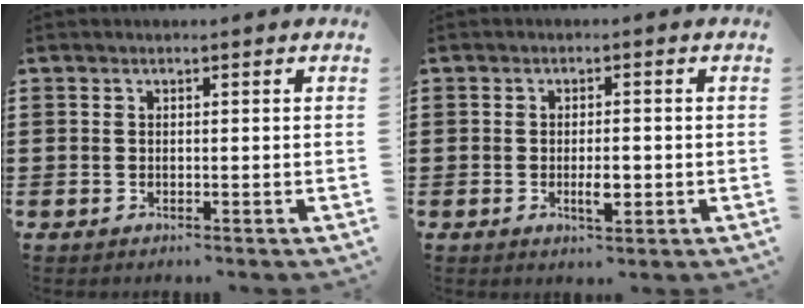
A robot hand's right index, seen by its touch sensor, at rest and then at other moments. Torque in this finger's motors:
{"motor_torque": [-0.08, 0.03, 0.22, 0.02]}